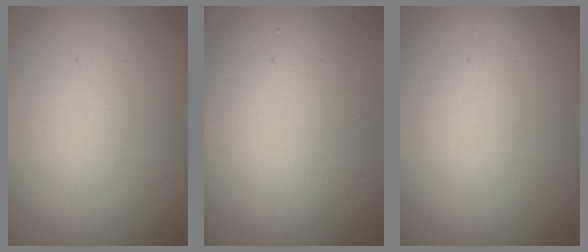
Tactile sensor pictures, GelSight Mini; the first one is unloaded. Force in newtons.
{"total": 2.9, "press": 2.9, "slide": 0.2}
{"total": 0.6, "press": 0.6, "slide": 0.0}